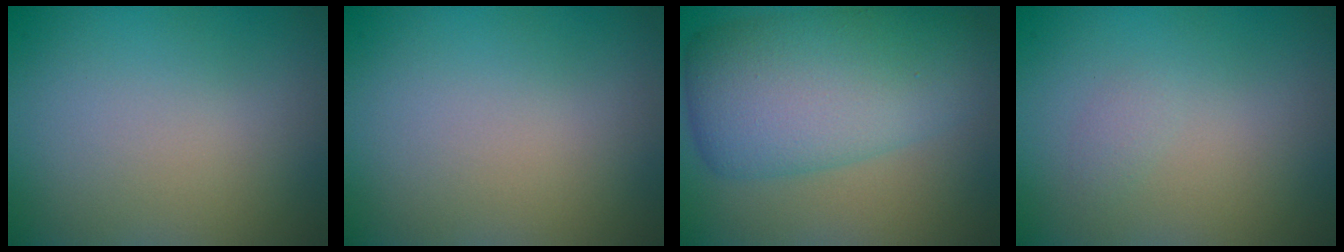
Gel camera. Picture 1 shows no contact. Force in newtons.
{"total": 0.0}
{"total": 9.3, "press": 9.3, "slide": 0.1}
{"total": 0.6, "press": 0.6, "slide": 0.1}